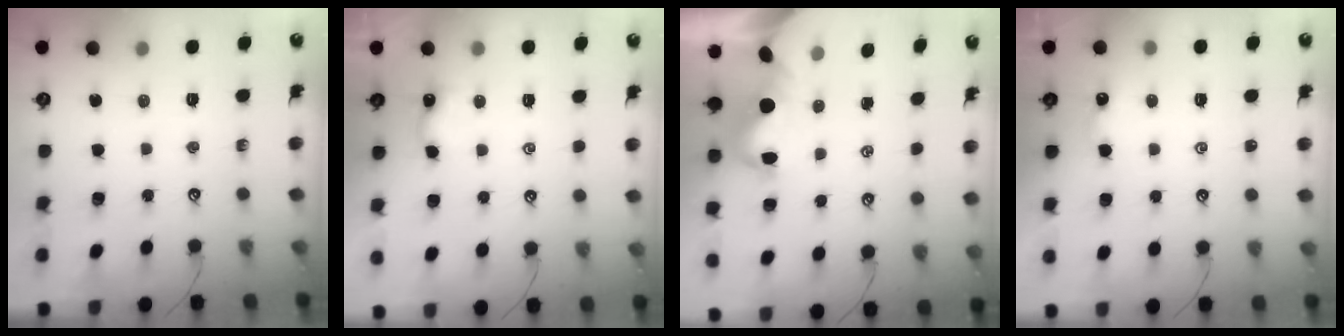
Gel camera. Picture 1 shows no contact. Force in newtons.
{"total": 1.0, "press": 1.0, "slide": 0.2}
{"total": 2.1, "press": 1.9, "slide": 1.0}
{"total": 1.0, "press": 0.9, "slide": 0.4}